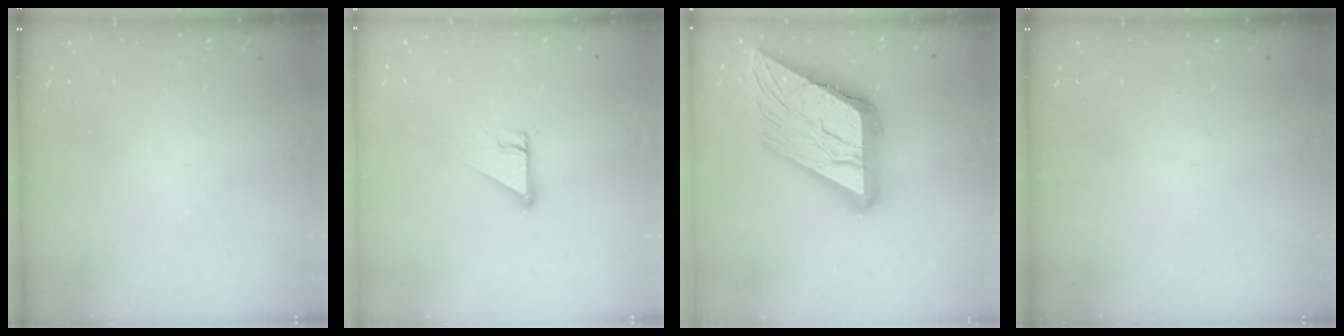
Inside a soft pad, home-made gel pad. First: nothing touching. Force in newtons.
{"total": 4.3, "press": 4.3, "slide": 0.4}
{"total": 24.2, "press": 24.1, "slide": 2.8}
{"total": 0.0}